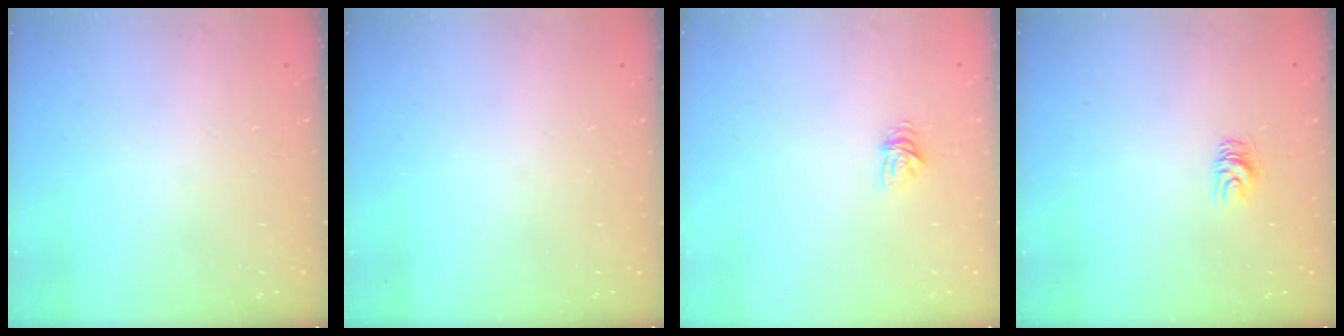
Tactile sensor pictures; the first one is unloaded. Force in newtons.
{"total": 0.0}
{"total": 4.3, "press": 4.3, "slide": 0.5}
{"total": 5.0, "press": 4.9, "slide": 0.4}